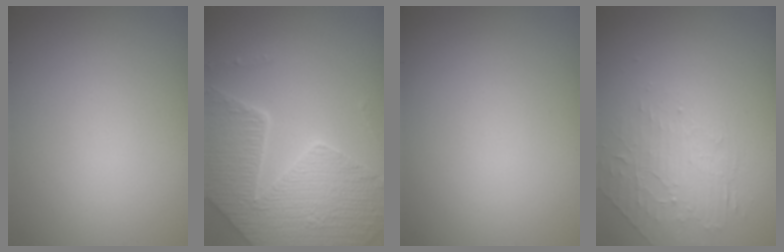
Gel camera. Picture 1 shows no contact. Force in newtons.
{"total": 7.0, "press": 5.4, "slide": 4.5}
{"total": 0.0}
{"total": 2.0, "press": 0.9, "slide": 1.8}